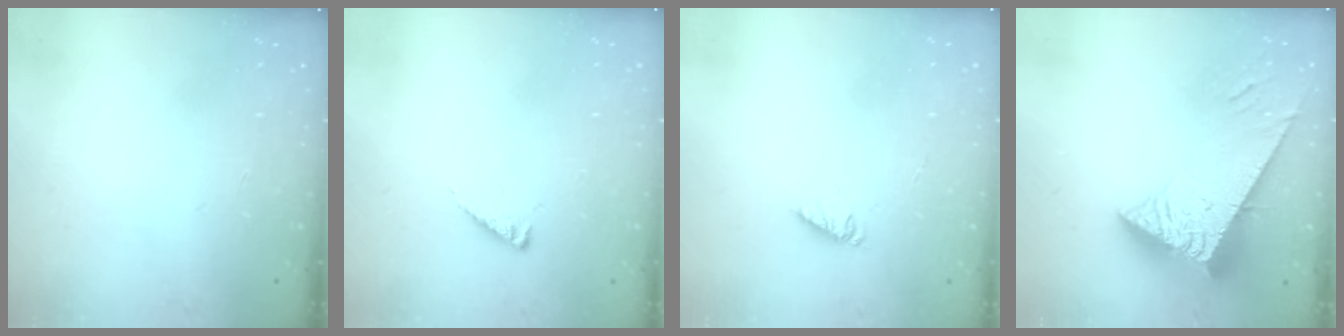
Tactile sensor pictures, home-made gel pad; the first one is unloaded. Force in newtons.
{"total": 4.0, "press": 3.9, "slide": 0.7}
{"total": 1.4, "press": 1.4, "slide": 0.2}
{"total": 9.8, "press": 9.7, "slide": 1.1}